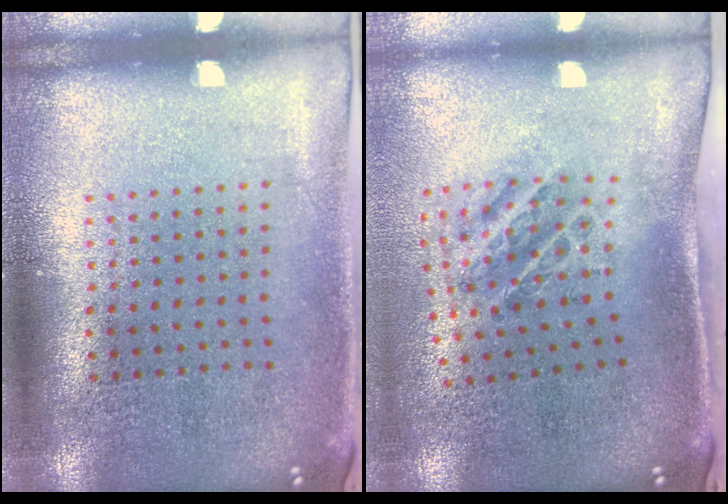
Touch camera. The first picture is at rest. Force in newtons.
{"total": 1.3, "press": 1.1, "slide": 0.7}